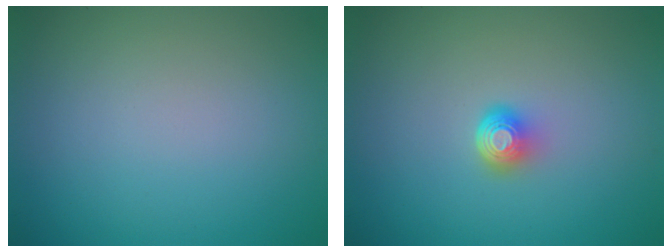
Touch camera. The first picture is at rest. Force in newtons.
{"total": 2.1, "press": 1.4, "slide": 1.6}